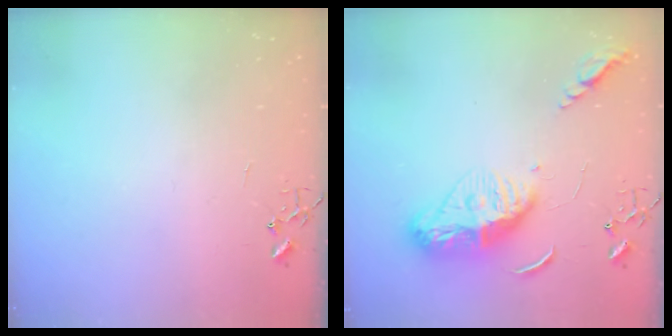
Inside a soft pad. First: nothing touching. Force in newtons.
{"total": 14.6, "press": 14.5, "slide": 1.2}